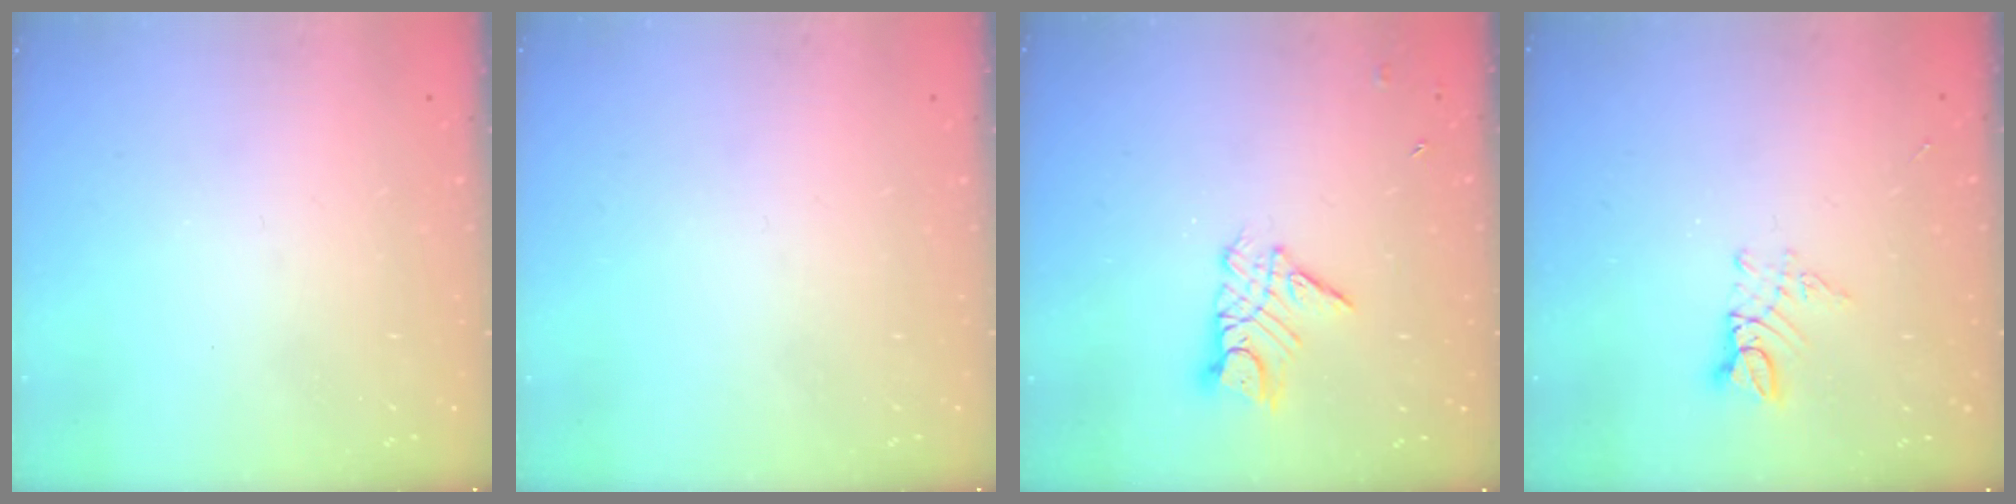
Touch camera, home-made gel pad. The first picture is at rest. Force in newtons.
{"total": 0.0}
{"total": 10.2, "press": 10.1, "slide": 0.9}
{"total": 4.4, "press": 4.4, "slide": 0.3}